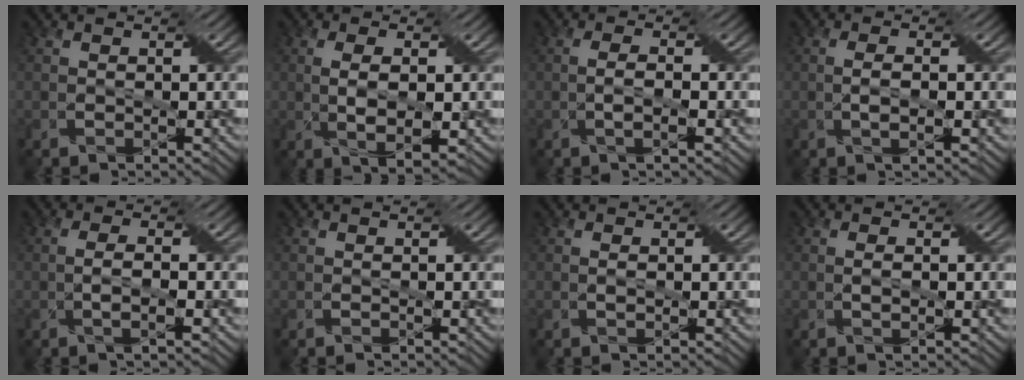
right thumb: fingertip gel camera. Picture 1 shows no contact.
{"total": 5.0, "force": [-0.1, 1.9, 4.6], "torque": [-0.096, -0.002, 0.003]}
{"total": 2.1, "force": [-0.5, 0.4, 2.0], "torque": [-0.044, 0.004, -0.010]}
{"total": 2.2, "force": [-0.4, 0.6, 2.1], "torque": [-0.045, 0.004, -0.006]}
{"total": 2.4, "force": [-0.5, 0.5, 2.3], "torque": [-0.051, 0.003, -0.010]}
{"total": 0.0}
{"total": 0.7, "force": [0.1, 0.3, 0.6], "torque": [-0.015, 0.000, 0.002]}
{"total": 1.2, "force": [0.0, 0.4, 1.1], "torque": [-0.024, 0.002, 0.001]}